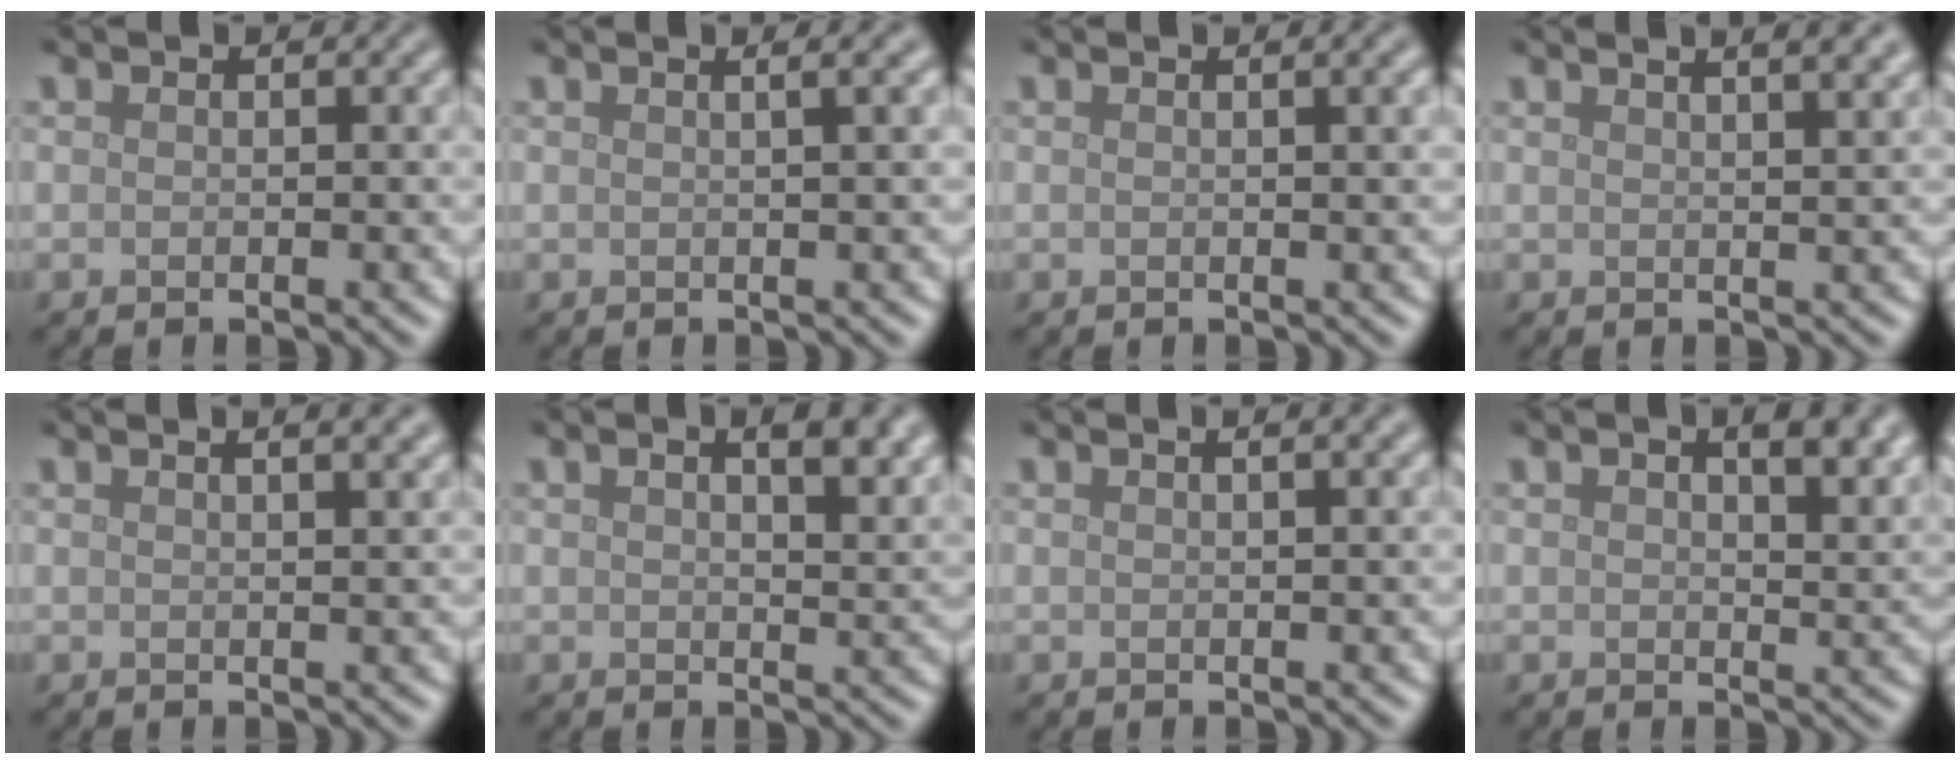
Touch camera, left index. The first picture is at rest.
{"total": 4.4, "force": [1.8, 2.0, 3.5], "torque": [-0.015, 0.025, -0.013]}
{"total": 3.0, "force": [1.0, 1.0, 2.6], "torque": [-0.019, 0.006, 0.009]}
{"total": 7.2, "force": [4.4, 3.1, 4.7], "torque": [-0.020, 0.053, 0.024]}
{"total": 5.2, "force": [3.1, 2.3, 3.5], "torque": [-0.008, 0.038, 0.006]}
{"total": 4.1, "force": [2.1, 1.3, 3.2], "torque": [-0.043, 0.005, 0.028]}
{"total": 3.4, "force": [1.7, 1.5, 2.5], "torque": [-0.008, 0.011, -0.006]}
{"total": 3.7, "force": [1.8, 1.4, 2.9], "torque": [-0.042, 0.000, 0.030]}